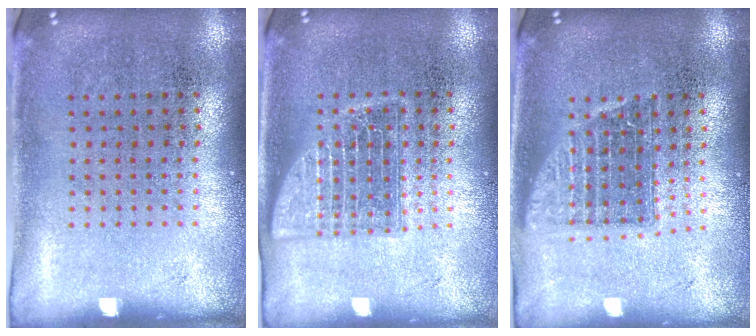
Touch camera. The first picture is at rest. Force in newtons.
{"total": 2.4, "press": 2.4, "slide": 0.4}
{"total": 1.4, "press": 1.1, "slide": 0.8}